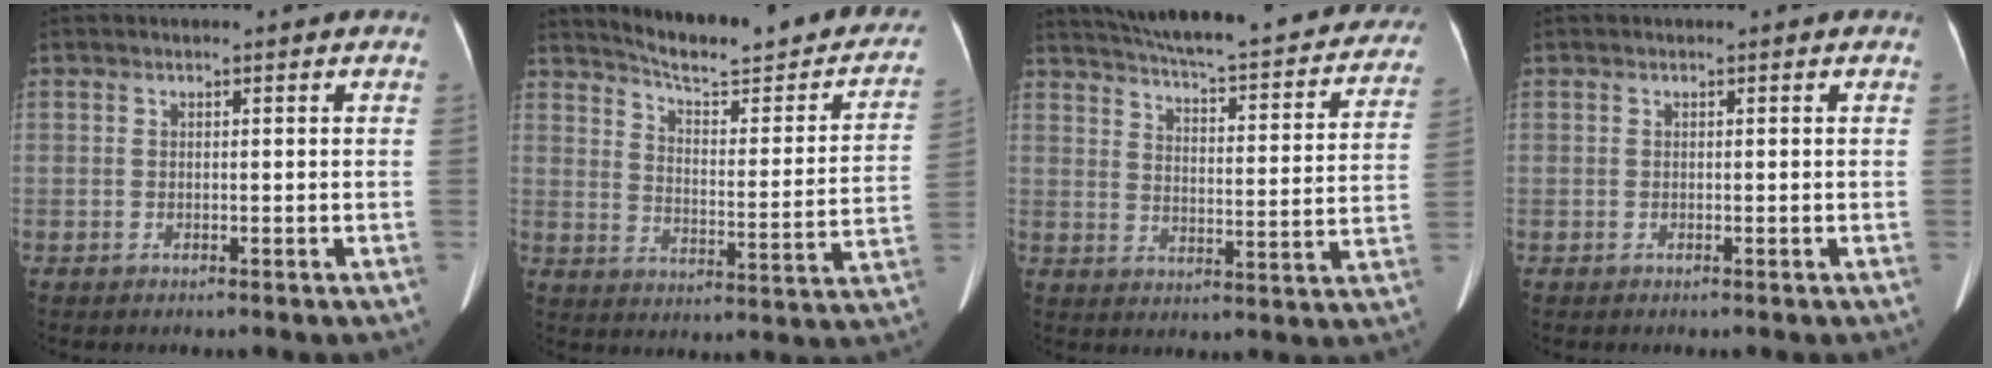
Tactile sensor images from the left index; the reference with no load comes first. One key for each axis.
{"total": 21.6, "fx": 19.1, "fy": 3.1, "fz": 9.7, "tx": -0.131, "ty": -0.045, "tz": 0.239}
{"total": 29.0, "fx": 25.7, "fy": 5.3, "fz": 12.4, "tx": -0.197, "ty": -0.041, "tz": 0.317}
{"total": 0.0}